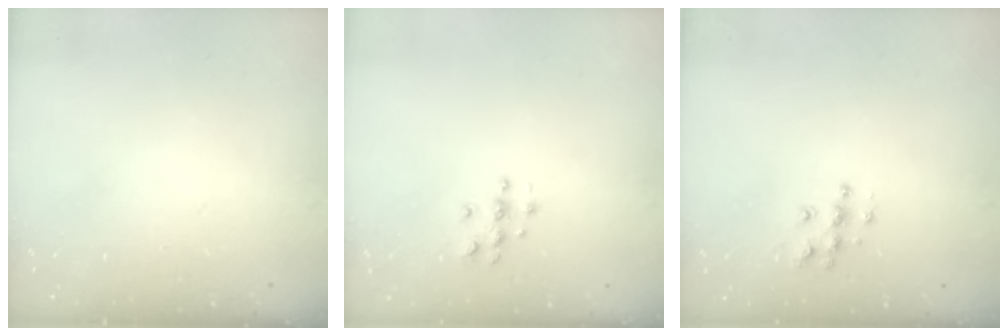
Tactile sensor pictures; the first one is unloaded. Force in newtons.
{"total": 4.0, "press": 4.0, "slide": 0.5}
{"total": 7.6, "press": 7.6, "slide": 0.4}